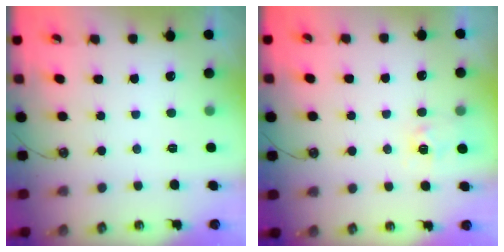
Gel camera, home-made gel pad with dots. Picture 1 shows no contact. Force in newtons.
{"total": 4.8, "press": 4.8, "slide": 0.6}